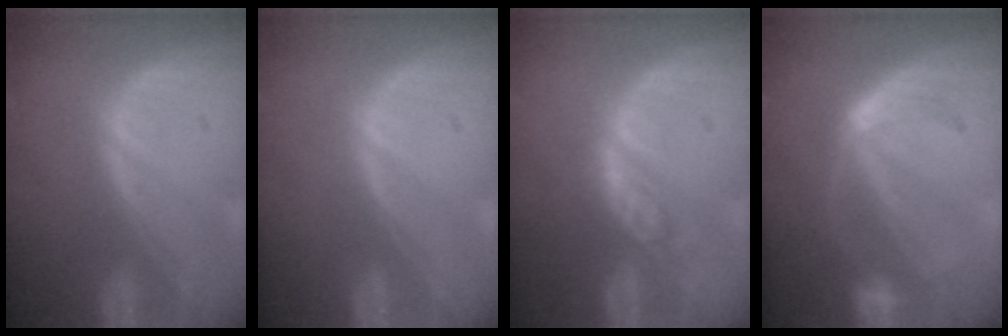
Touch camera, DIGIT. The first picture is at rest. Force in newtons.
{"total": 0.0}
{"total": 4.8, "press": 4.2, "slide": 2.2}
{"total": 5.7, "press": 5.3, "slide": 2.0}